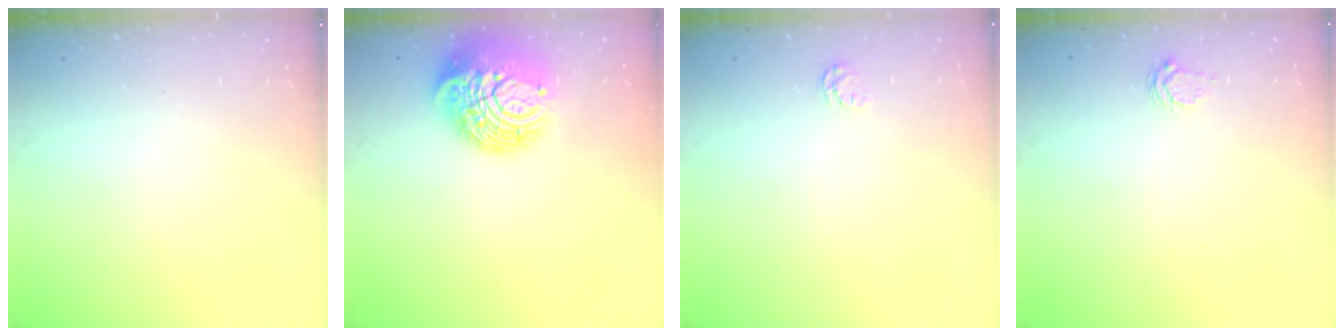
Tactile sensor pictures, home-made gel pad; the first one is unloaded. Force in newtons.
{"total": 14.3, "press": 14.2, "slide": 1.4}
{"total": 2.5, "press": 2.5, "slide": 0.4}
{"total": 2.6, "press": 2.6, "slide": 0.3}